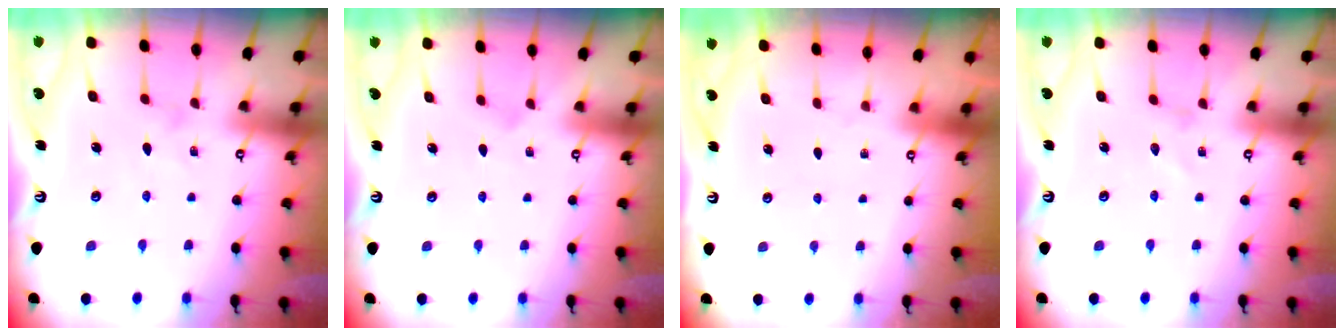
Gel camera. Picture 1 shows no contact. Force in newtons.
{"total": 0.0}
{"total": 0.0}
{"total": 0.0}